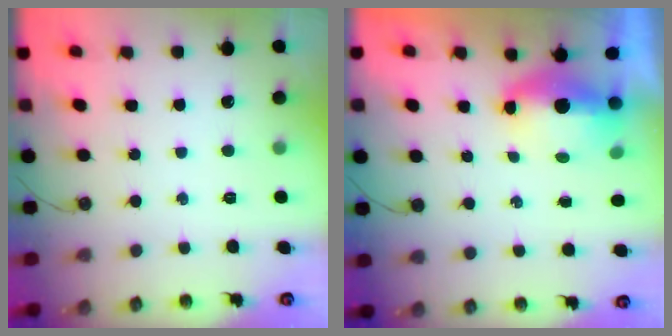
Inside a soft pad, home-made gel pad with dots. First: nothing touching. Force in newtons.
{"total": 6.6, "press": 6.5, "slide": 0.8}